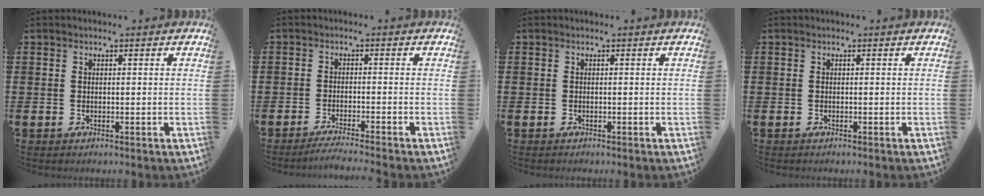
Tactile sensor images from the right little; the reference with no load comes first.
{"total": 2.0, "force": [-1.7, -0.2, 1.0], "torque": [-0.014, 0.003, -0.033]}
{"total": 0.0}
{"total": 0.0}